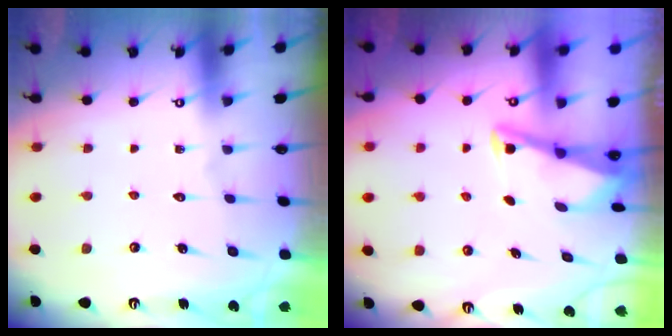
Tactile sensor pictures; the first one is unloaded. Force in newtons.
{"total": 3.4, "press": 3.4, "slide": 0.3}